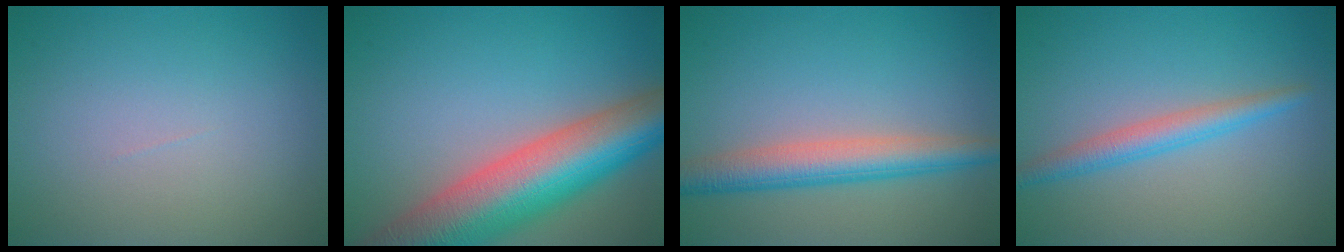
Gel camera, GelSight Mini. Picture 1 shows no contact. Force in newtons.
{"total": 12.6, "press": 12.6, "slide": 0.5}
{"total": 4.8, "press": 4.8, "slide": 0.1}
{"total": 2.7, "press": 2.7, "slide": 0.1}